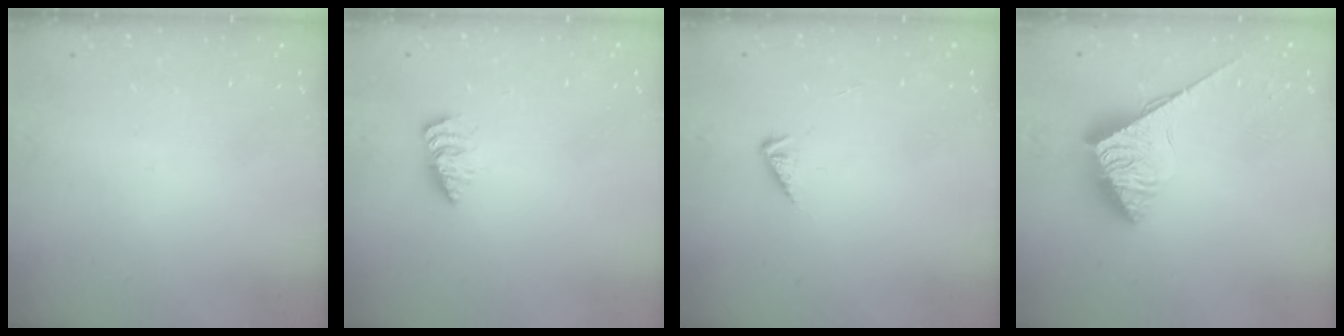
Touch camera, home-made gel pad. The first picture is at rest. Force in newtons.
{"total": 2.8, "press": 2.7, "slide": 0.3}
{"total": 2.3, "press": 2.3, "slide": 0.2}
{"total": 4.9, "press": 4.9, "slide": 0.5}